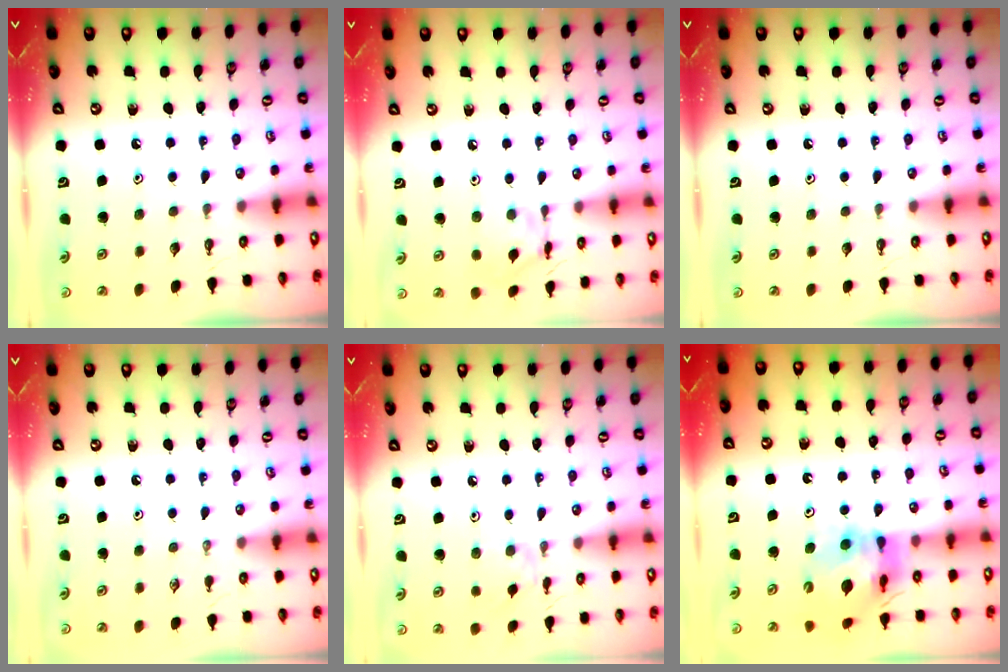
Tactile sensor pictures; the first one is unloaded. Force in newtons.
{"total": 9.7, "press": 9.7, "slide": 0.6}
{"total": 0.0}
{"total": 0.0}
{"total": 2.1, "press": 2.1, "slide": 0.4}
{"total": 13.6, "press": 13.6, "slide": 1.4}